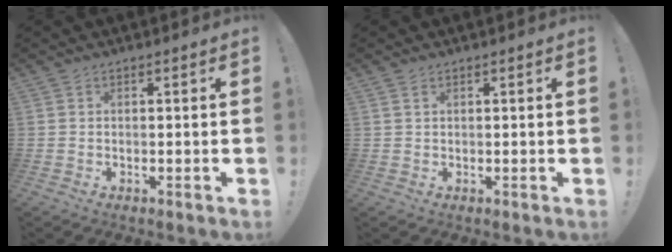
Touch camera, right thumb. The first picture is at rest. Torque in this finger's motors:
{"motor_torque": [-0.09, -0.03, -0.14, 0.04, -0.02]}